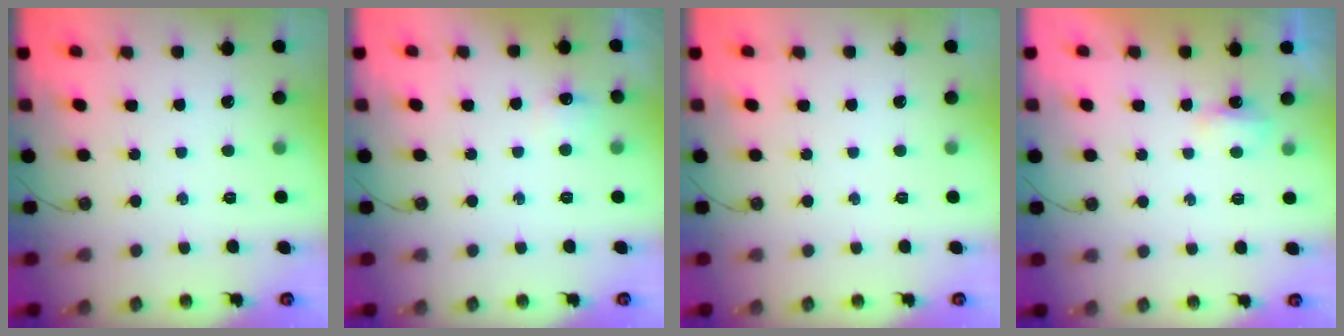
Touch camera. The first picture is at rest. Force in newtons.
{"total": 6.0, "press": 6.0, "slide": 0.8}
{"total": 0.0}
{"total": 3.8, "press": 3.8, "slide": 0.5}